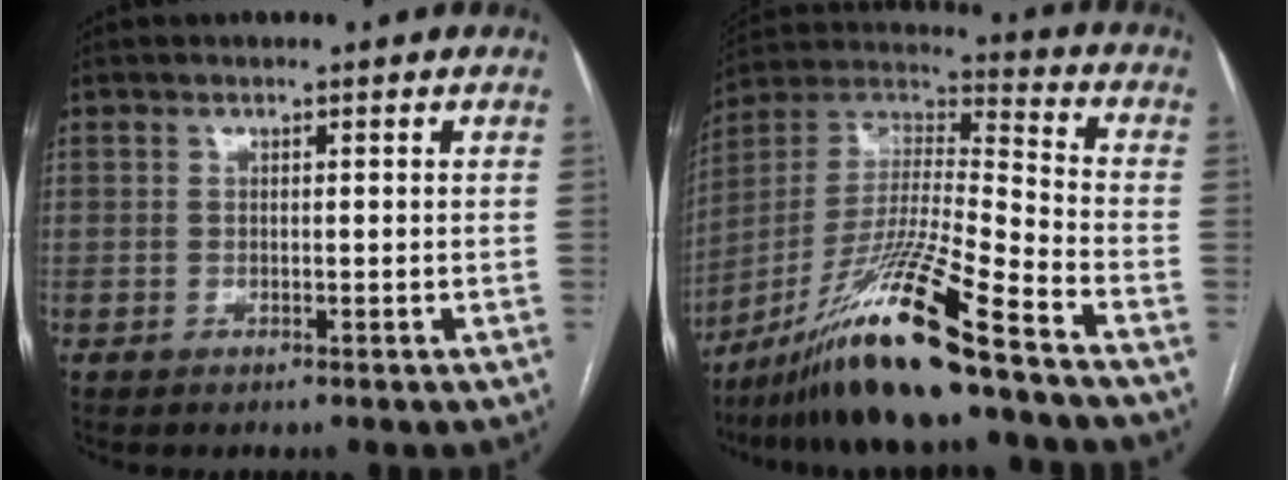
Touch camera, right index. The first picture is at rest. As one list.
[{"total": 18.6, "force": [-13.1, -1.1, 13.1], "torque": [-0.281, -0.019, -0.240]}]